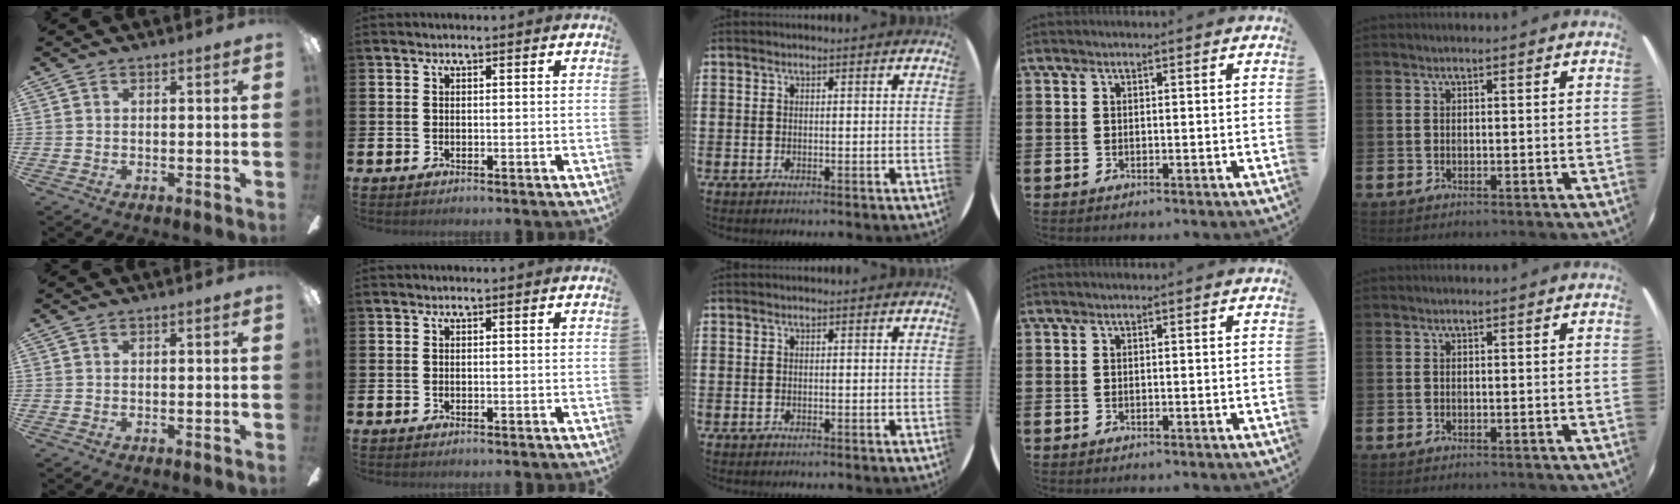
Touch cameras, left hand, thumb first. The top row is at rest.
{}